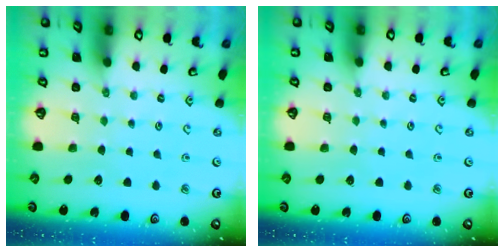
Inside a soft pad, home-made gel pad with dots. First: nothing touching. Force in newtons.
{"total": 0.0}